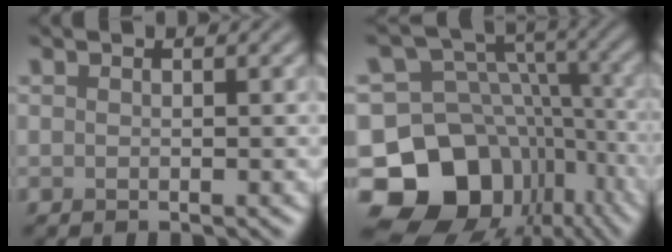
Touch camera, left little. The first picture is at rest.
{"total": 14.4, "force": [-6.6, 11.1, 6.3], "torque": [-0.121, 0.014, -0.105]}